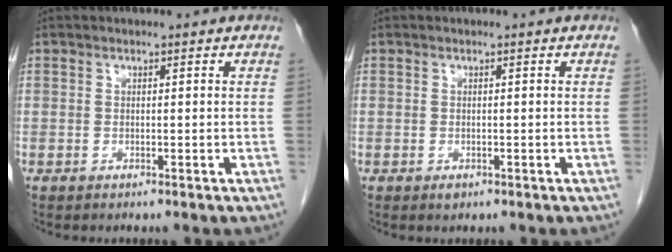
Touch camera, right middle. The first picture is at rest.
{"total": 0.7, "force": [-0.4, 0.4, 0.4], "torque": [-0.005, 0.001, -0.003]}